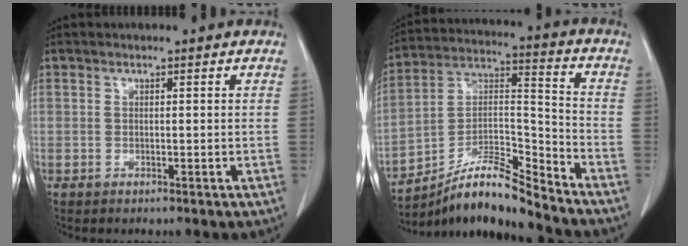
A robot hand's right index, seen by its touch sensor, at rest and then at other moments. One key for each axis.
{"total": 12.4, "fx": -11.1, "fy": 0.4, "fz": 5.4, "tx": -0.098, "ty": 0.031, "tz": -0.198}